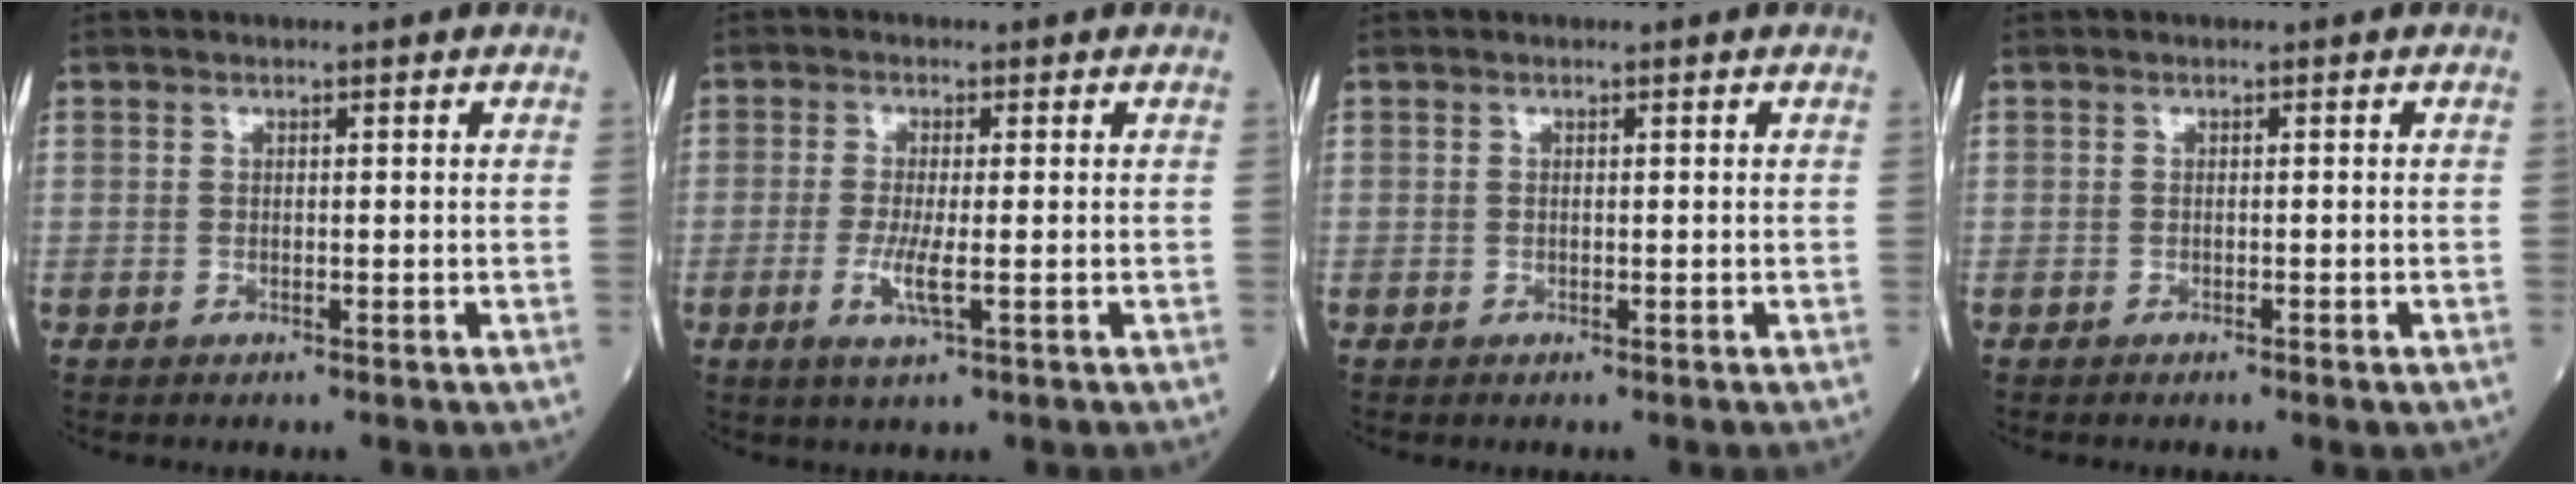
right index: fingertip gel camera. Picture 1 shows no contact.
{"total": 3.9, "force": [-1.0, 0.2, 3.7], "torque": [-0.079, -0.008, -0.020]}
{"total": 0.0}
{"total": 0.5, "force": [-0.4, 0.0, 0.4], "torque": [-0.009, 0.000, -0.003]}